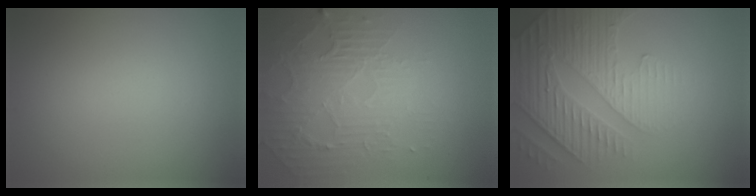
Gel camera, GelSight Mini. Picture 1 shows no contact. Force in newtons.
{"total": 5.6, "press": 3.5, "slide": 4.4}
{"total": 4.6, "press": 4.3, "slide": 1.6}